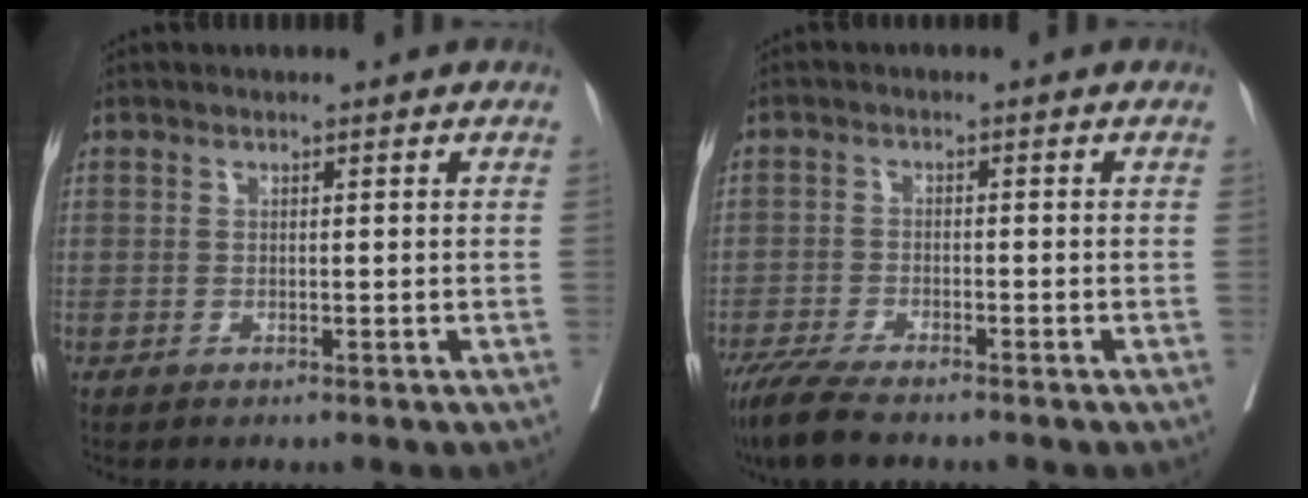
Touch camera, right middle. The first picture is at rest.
{"total": 6.9, "force": [-5.6, 1.0, 3.9], "torque": [-0.071, -0.018, -0.099]}